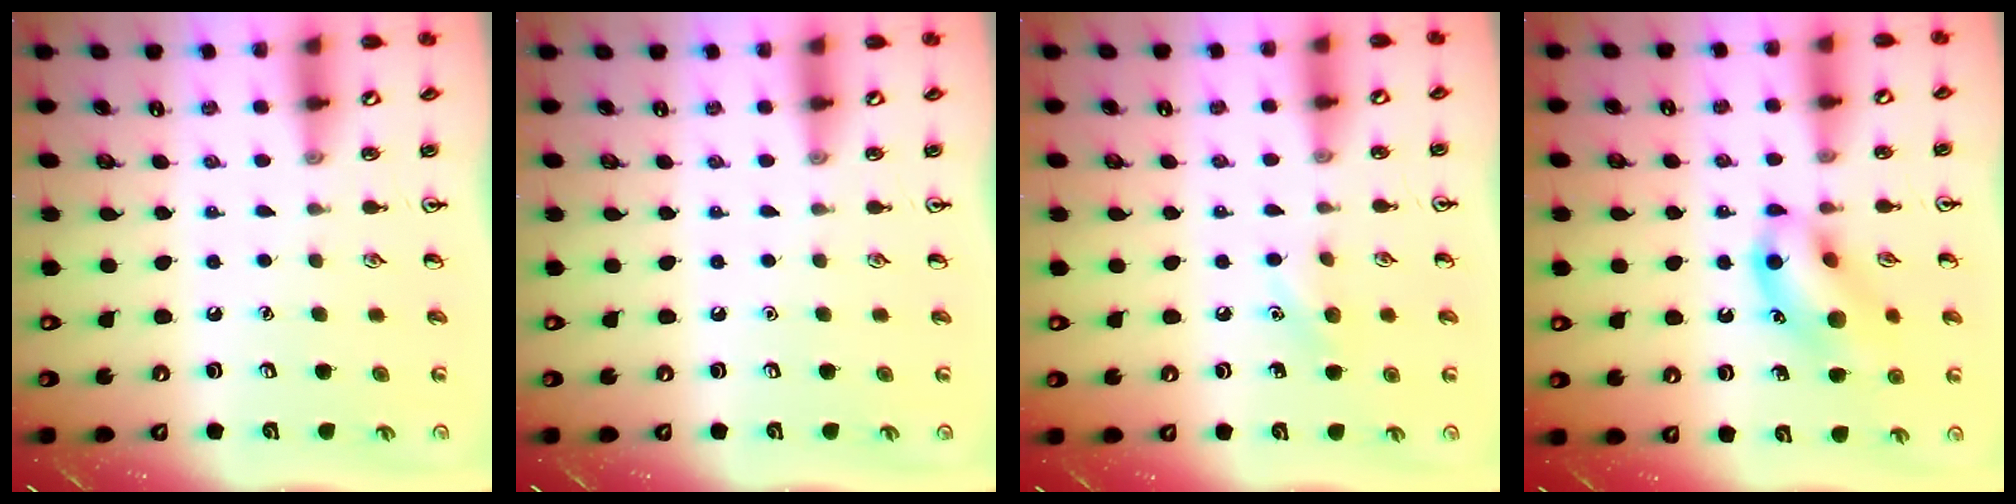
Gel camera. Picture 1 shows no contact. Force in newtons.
{"total": 0.0}
{"total": 6.7, "press": 6.4, "slide": 1.9}
{"total": 11.8, "press": 11.7, "slide": 1.1}